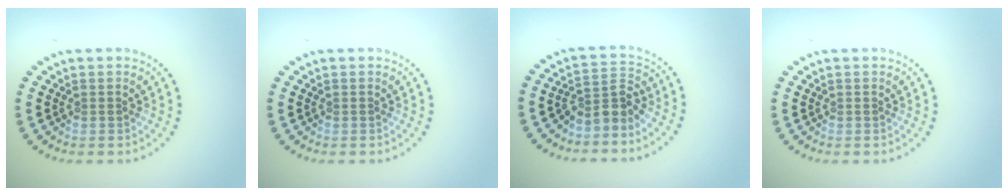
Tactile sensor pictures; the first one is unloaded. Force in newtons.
{"total": 0.0}
{"total": 2.7, "press": 2.0, "slide": 1.9}
{"total": 0.0}